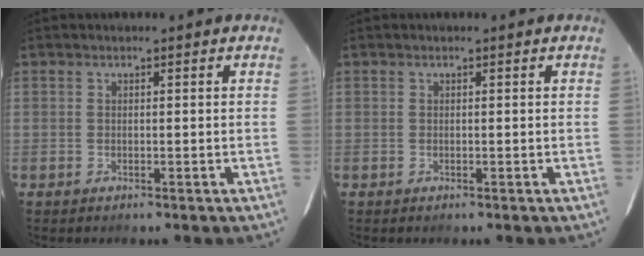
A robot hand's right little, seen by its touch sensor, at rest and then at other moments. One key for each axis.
{"total": 0.0}